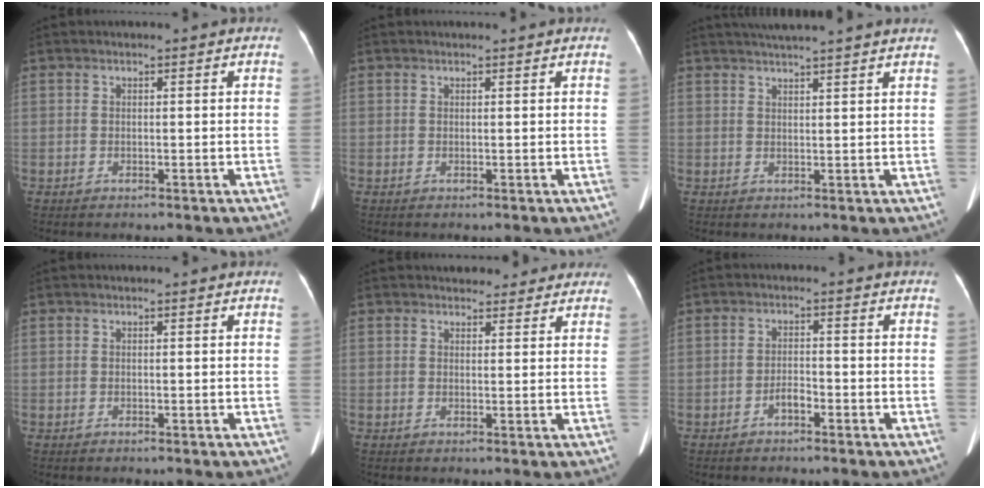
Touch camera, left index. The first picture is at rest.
{"total": 1.3, "force": [1.2, -0.1, 0.3], "torque": [-0.010, 0.010, 0.017]}
{"total": 9.3, "force": [8.2, -0.7, 4.3], "torque": [-0.068, 0.031, 0.104]}
{"total": 0.0}
{"total": 6.9, "force": [6.0, 2.9, 1.5], "torque": [0.004, 0.011, 0.063]}
{"total": 2.1, "force": [-1.4, 0.7, 1.4], "torque": [-0.024, 0.004, -0.025]}